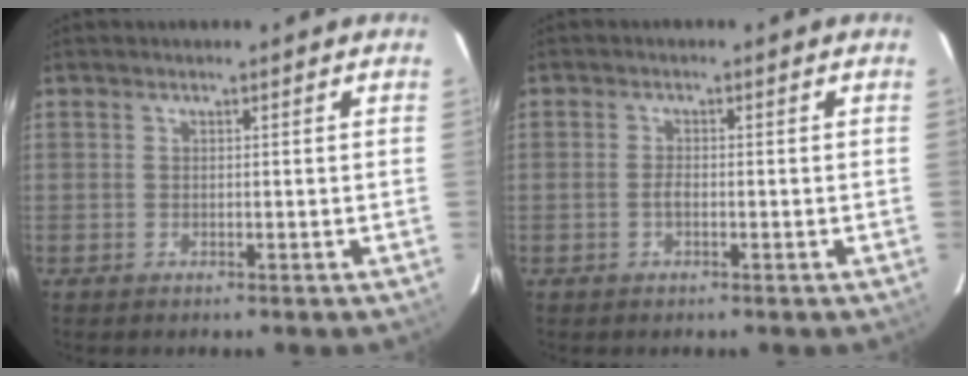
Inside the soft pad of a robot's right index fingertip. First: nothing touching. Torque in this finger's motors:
{"motor_torque": [0.66, 0.23, 0.18, 0.01]}